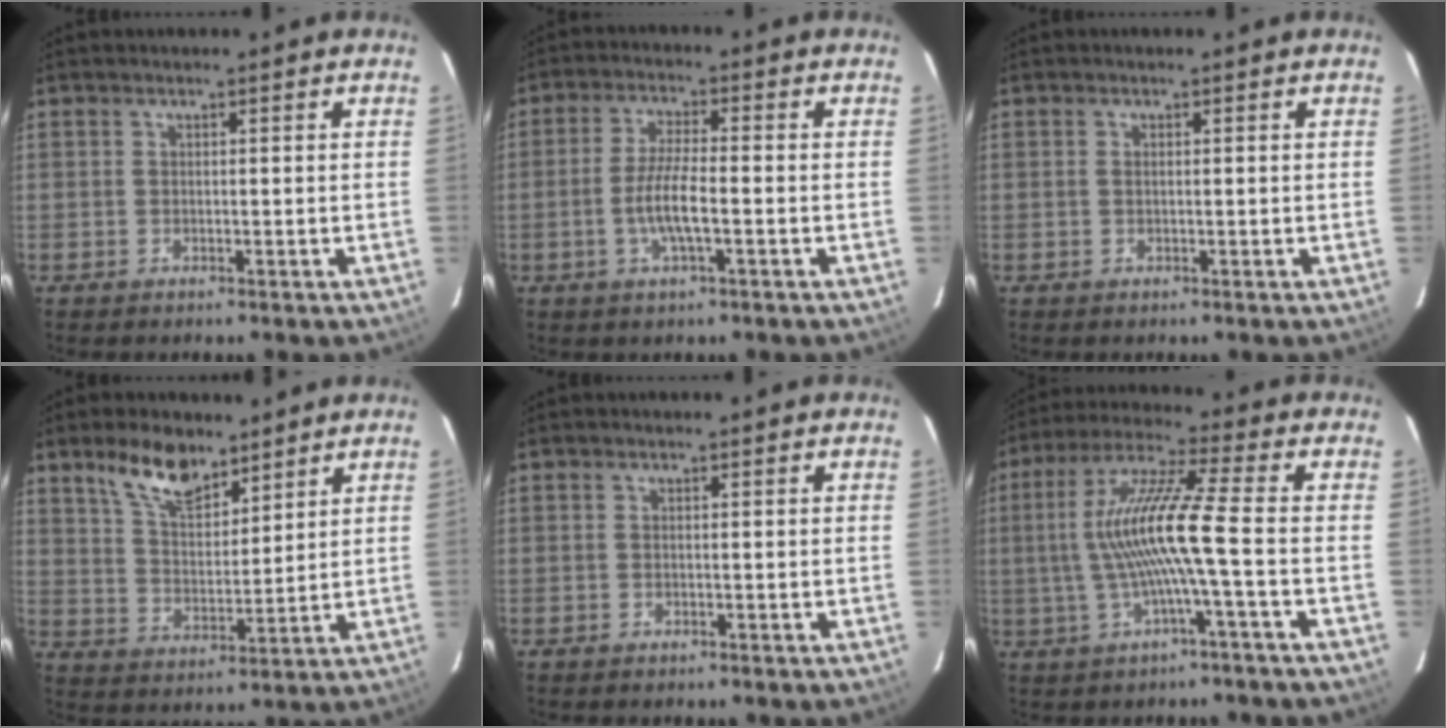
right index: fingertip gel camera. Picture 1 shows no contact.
{"total": 6.5, "force": [-1.9, 1.0, 6.1], "torque": [-0.122, -0.004, -0.038]}
{"total": 0.5, "force": [0.1, 0.2, 0.5], "torque": [-0.011, 0.001, 0.001]}
{"total": 10.2, "force": [7.2, 4.4, 5.6], "torque": [-0.097, 0.007, 0.137]}
{"total": 0.0}
{"total": 12.0, "force": [-1.5, -0.9, 11.9], "torque": [-0.232, 0.007, -0.025]}